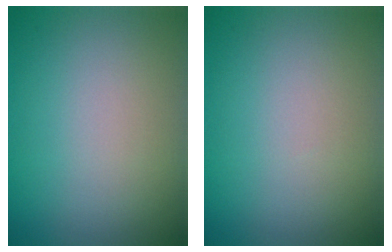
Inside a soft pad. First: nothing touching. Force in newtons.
{"total": 0.0}